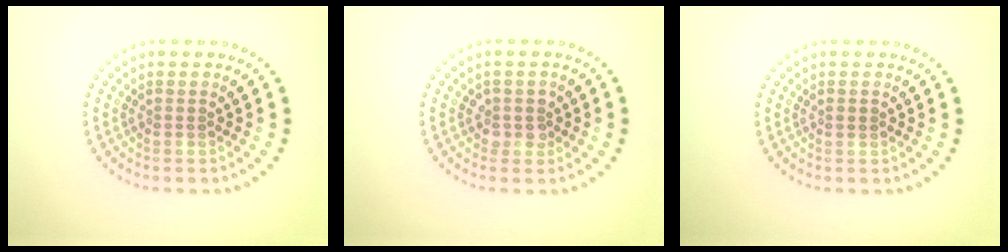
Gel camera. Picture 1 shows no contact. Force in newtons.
{"total": 1.8, "press": 1.6, "slide": 0.7}
{"total": 0.7, "press": 0.7, "slide": 0.1}